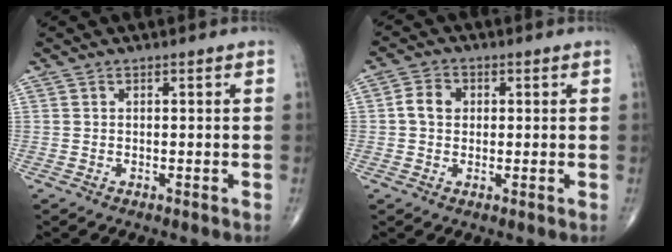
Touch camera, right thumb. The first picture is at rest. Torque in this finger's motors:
{"motor_torque": [2.10, 2.07, 0.93, -0.31, 0.59]}